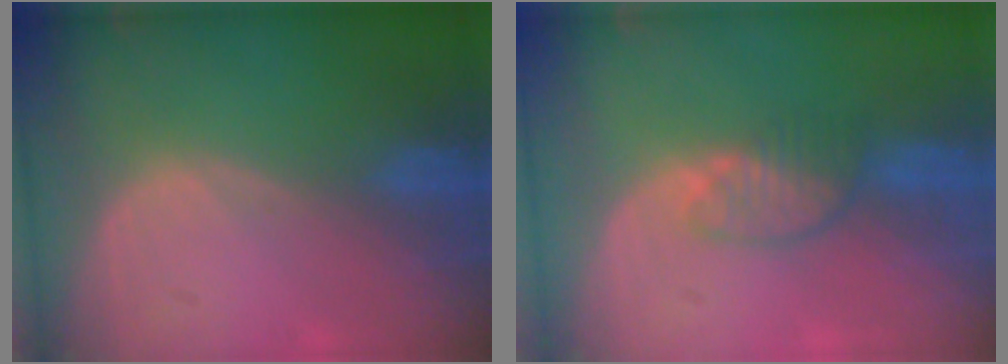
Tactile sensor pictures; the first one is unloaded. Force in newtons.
{"total": 3.5, "press": 3.4, "slide": 0.9}